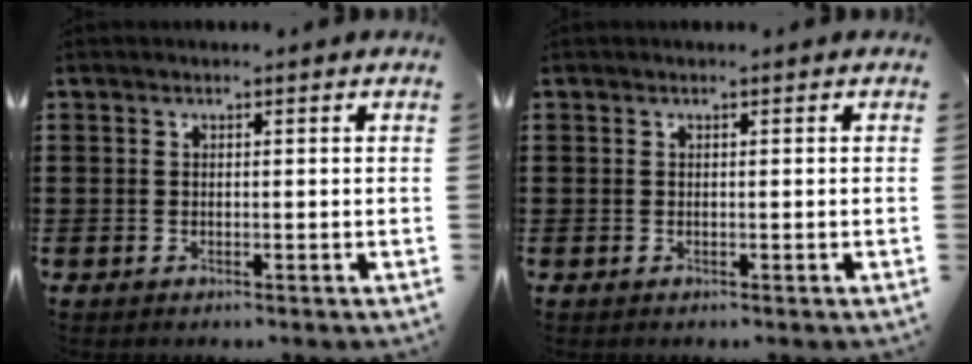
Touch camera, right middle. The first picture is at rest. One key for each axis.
{"total": 0.0}